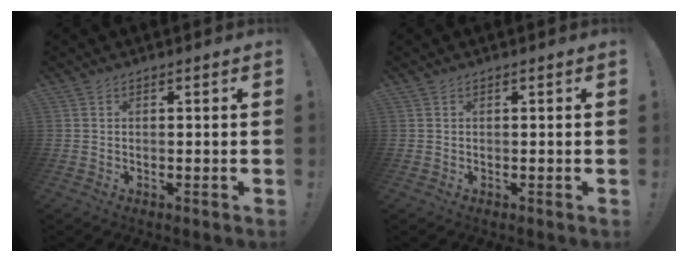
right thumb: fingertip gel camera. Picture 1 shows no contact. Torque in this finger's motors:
{"motor_torque": [-0.09, 0.14, 0.01, -0.16, 0.10]}